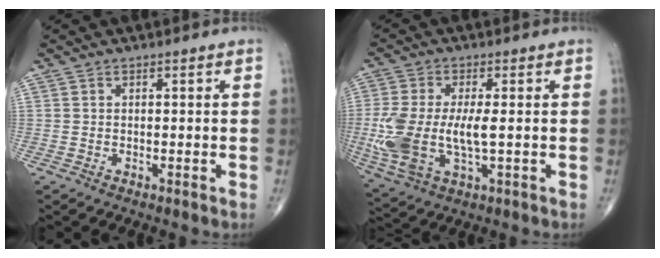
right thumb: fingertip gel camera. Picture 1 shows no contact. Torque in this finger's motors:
{"motor_torque": [2.03, 1.33, 1.34, 0.02, 0.21]}